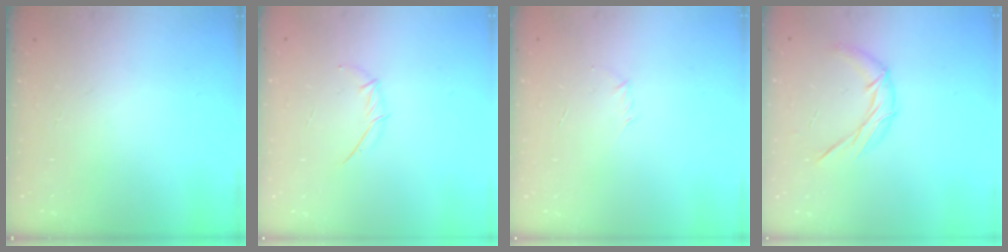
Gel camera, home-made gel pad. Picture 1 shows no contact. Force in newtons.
{"total": 4.0, "press": 4.0, "slide": 0.7}
{"total": 2.9, "press": 2.8, "slide": 0.8}
{"total": 8.8, "press": 8.8, "slide": 0.4}